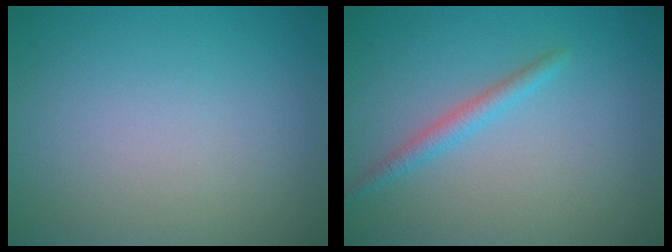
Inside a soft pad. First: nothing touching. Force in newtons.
{"total": 1.8, "press": 1.8, "slide": 0.1}